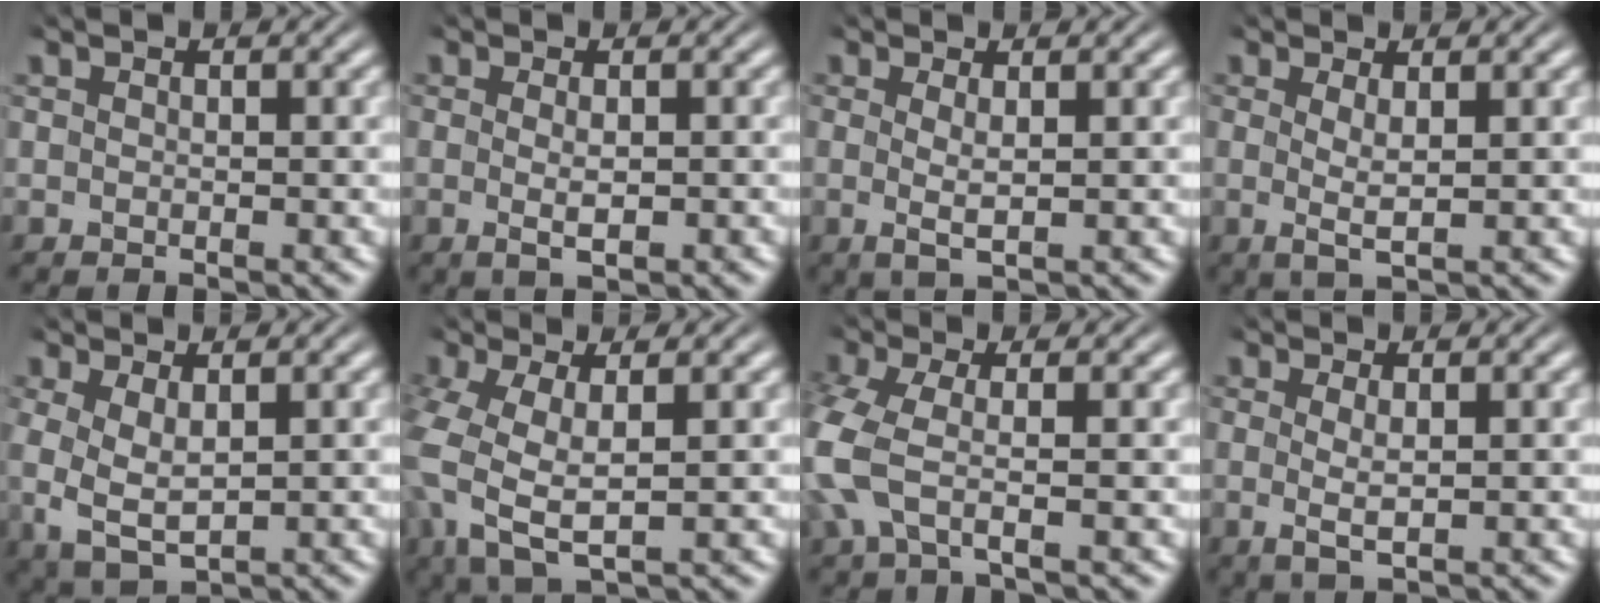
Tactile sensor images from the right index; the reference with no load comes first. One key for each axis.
{"total": 2.1, "fx": -0.6, "fy": 0.8, "fz": 1.8, "tx": -0.042, "ty": -0.010, "tz": -0.004}
{"total": 2.2, "fx": 0.0, "fy": 0.8, "fz": 2.0, "tx": -0.047, "ty": -0.013, "tz": 0.008}
{"total": 2.5, "fx": 0.1, "fy": 0.9, "fz": 2.3, "tx": -0.052, "ty": -0.013, "tz": 0.009}
{"total": 5.5, "fx": -0.5, "fy": 4.2, "fz": 3.5, "tx": -0.104, "ty": -0.025, "tz": 0.004}
{"total": 7.1, "fx": -0.8, "fy": 5.1, "fz": 4.9, "tx": -0.138, "ty": -0.029, "tz": -0.003}
{"total": 5.0, "fx": -0.8, "fy": 3.3, "fz": 3.7, "tx": -0.122, "ty": -0.025, "tz": -0.008}
{"total": 2.4, "fx": -0.1, "fy": 1.0, "fz": 2.2, "tx": -0.053, "ty": -0.014, "tz": 0.006}